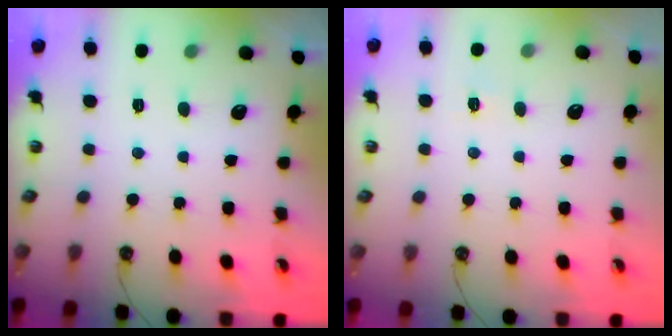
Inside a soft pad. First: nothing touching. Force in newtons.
{"total": 3.4, "press": 3.4, "slide": 0.4}